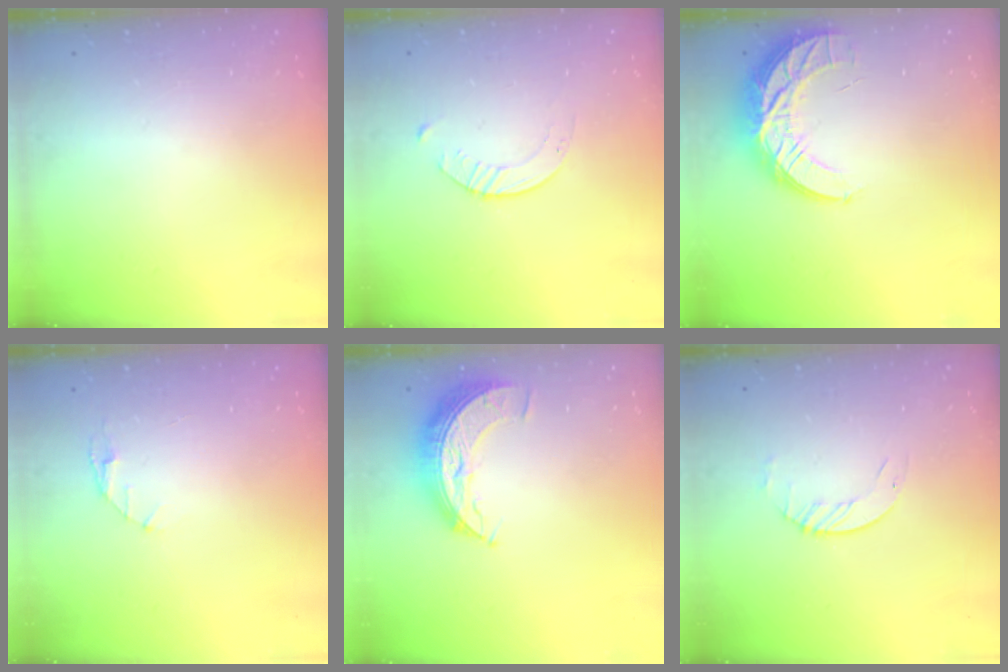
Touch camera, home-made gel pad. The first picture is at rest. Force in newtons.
{"total": 2.1, "press": 2.0, "slide": 0.3}
{"total": 11.6, "press": 11.6, "slide": 0.9}
{"total": 2.9, "press": 2.9, "slide": 0.4}
{"total": 9.1, "press": 9.1, "slide": 0.6}
{"total": 1.7, "press": 1.7, "slide": 0.2}